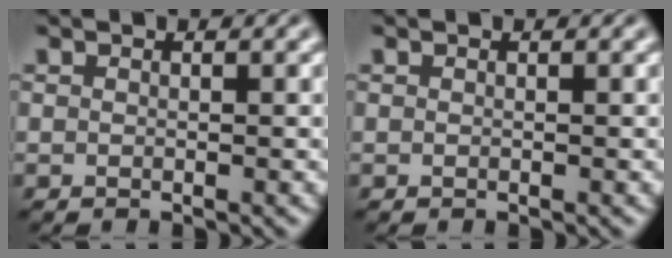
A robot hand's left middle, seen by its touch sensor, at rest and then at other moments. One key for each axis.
{"total": 0.0}